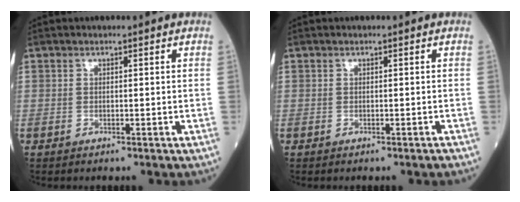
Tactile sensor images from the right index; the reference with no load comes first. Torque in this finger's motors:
{"motor_torque": [0.00, 0.00, 0.00, 0.02]}